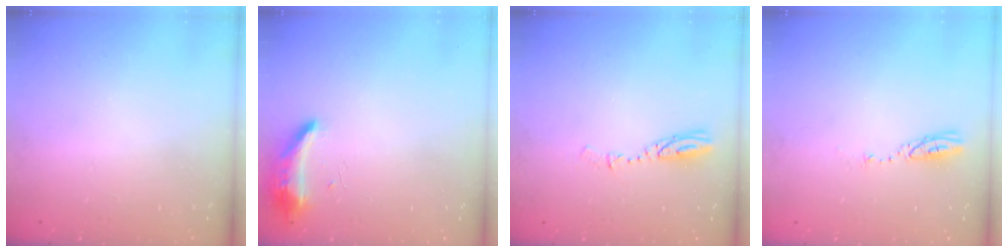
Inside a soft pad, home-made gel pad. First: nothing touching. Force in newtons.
{"total": 18.6, "press": 10.8, "slide": 15.1}
{"total": 3.7, "press": 3.7, "slide": 0.4}
{"total": 3.5, "press": 3.5, "slide": 0.3}